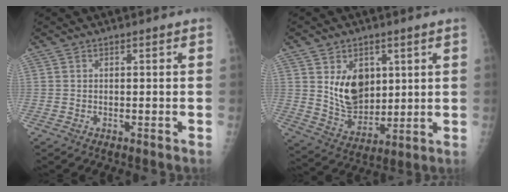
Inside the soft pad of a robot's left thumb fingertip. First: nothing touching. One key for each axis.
{"total": 10.9, "fx": 3.2, "fy": 7.7, "fz": 7.1, "tx": -0.082, "ty": -0.030, "tz": 0.075}